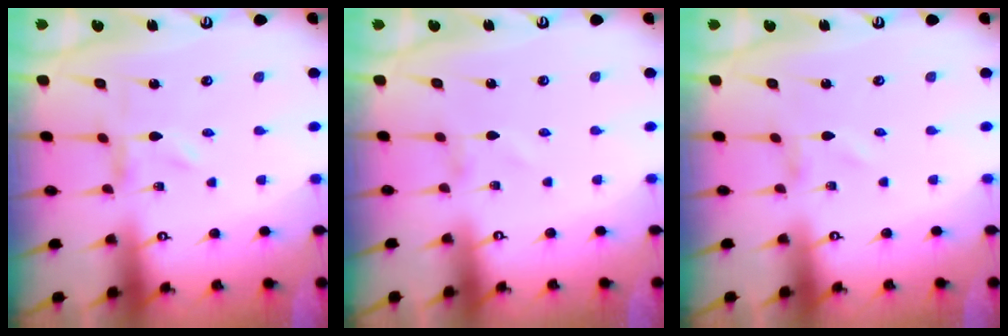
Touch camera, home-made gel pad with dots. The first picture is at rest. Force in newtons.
{"total": 0.8, "press": 0.8, "slide": 0.1}
{"total": 1.3, "press": 1.3, "slide": 0.1}